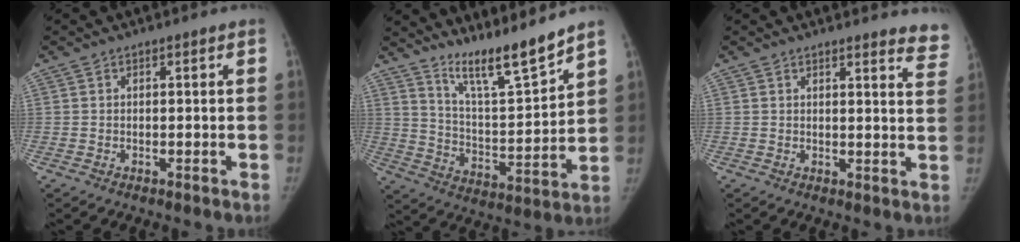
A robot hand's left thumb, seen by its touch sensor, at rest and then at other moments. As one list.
[{"total": 12.1, "force": [10.5, 0.5, 6.0], "torque": [-0.090, -0.084, 0.191]}, {"total": 8.4, "force": [8.1, 1.8, 1.4], "torque": [0.028, -0.060, 0.055]}]